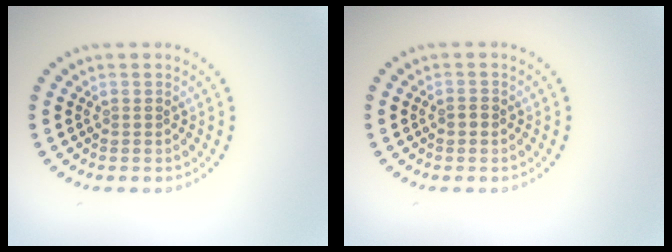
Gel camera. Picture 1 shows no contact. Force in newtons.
{"total": 0.8, "press": 0.8, "slide": 0.1}